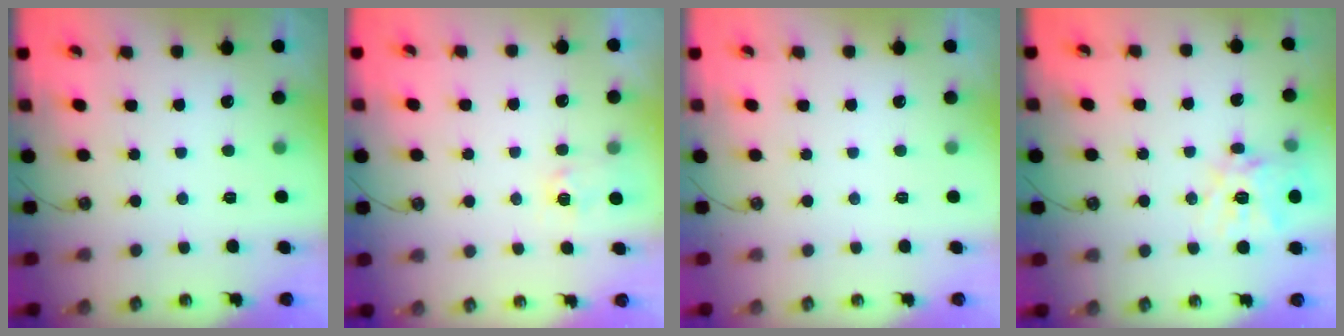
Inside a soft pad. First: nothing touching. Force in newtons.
{"total": 3.9, "press": 3.9, "slide": 0.5}
{"total": 0.0}
{"total": 13.7, "press": 13.6, "slide": 1.8}